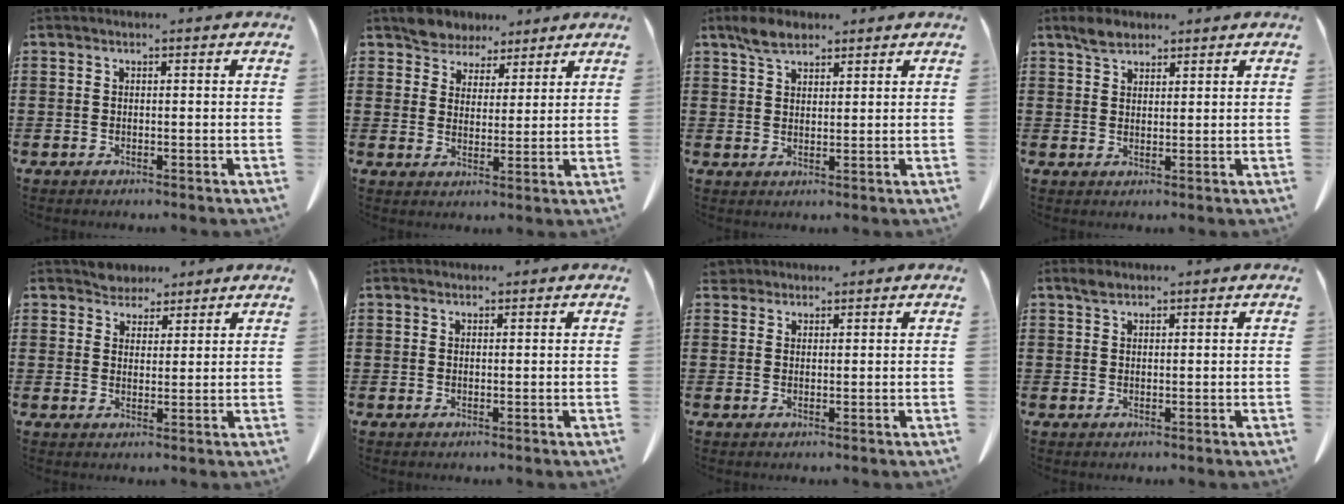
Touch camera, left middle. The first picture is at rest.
{"total": 5.0, "force": [4.4, 2.3, 0.2], "torque": [-0.026, -0.007, 0.086]}
{"total": 4.0, "force": [3.0, 1.8, 2.0], "torque": [-0.047, 0.006, 0.057]}
{"total": 3.0, "force": [2.4, 1.4, 1.3], "torque": [-0.023, 0.001, 0.044]}
{"total": 3.6, "force": [3.4, 1.3, -0.1], "torque": [-0.010, -0.002, 0.066]}
{"total": 0.7, "force": [0.6, 0.2, 0.0], "torque": [-0.003, -0.001, 0.013]}
{"total": 2.0, "force": [1.8, 0.8, 0.4], "torque": [-0.015, 0.005, 0.037]}
{"total": 1.6, "force": [1.1, 0.7, 0.8], "torque": [-0.020, 0.002, 0.022]}